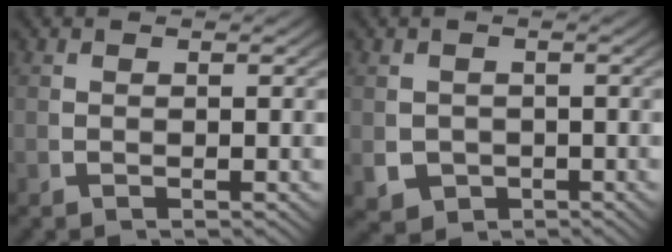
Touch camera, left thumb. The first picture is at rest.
{"total": 5.1, "force": [-1.4, 4.4, 2.0], "torque": [-0.048, -0.031, -0.010]}